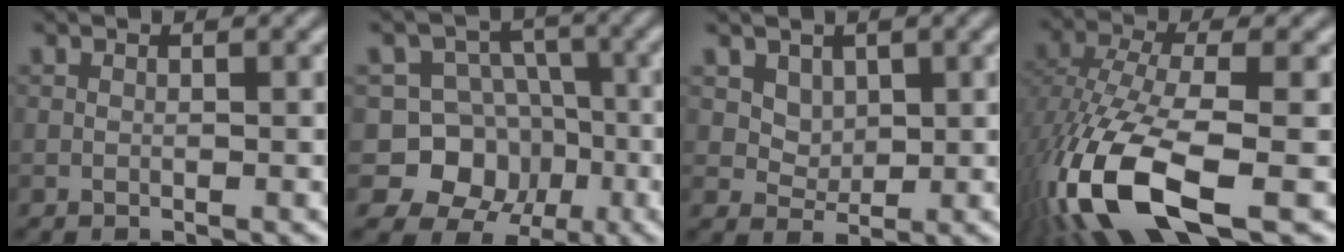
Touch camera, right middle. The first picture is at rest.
{"total": 9.1, "force": [-2.6, 8.3, 2.7], "torque": [-0.037, 0.021, -0.079]}
{"total": 2.9, "force": [1.5, 2.1, 1.2], "torque": [-0.036, -0.018, 0.052]}
{"total": 12.9, "force": [-5.6, 5.0, 10.5], "torque": [-0.237, -0.019, -0.107]}